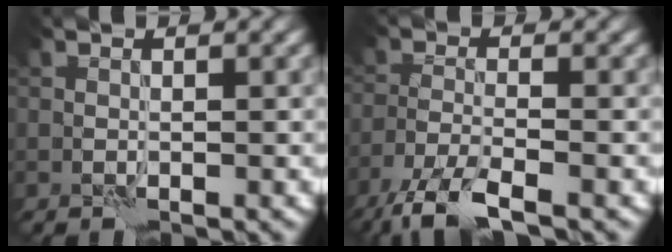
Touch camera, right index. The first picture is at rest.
{"total": 5.5, "force": [-4.1, 1.2, 3.5], "torque": [-0.069, -0.011, -0.083]}